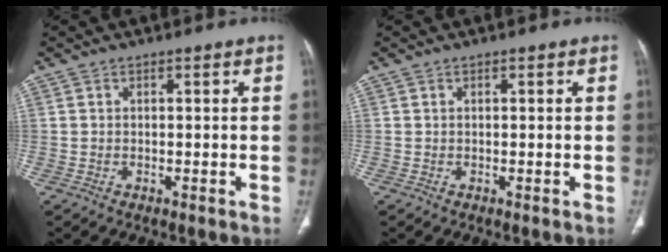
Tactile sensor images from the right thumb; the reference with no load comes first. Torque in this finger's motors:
{"motor_torque": [-0.01, 0.01, -0.05, 0.03, 0.01]}